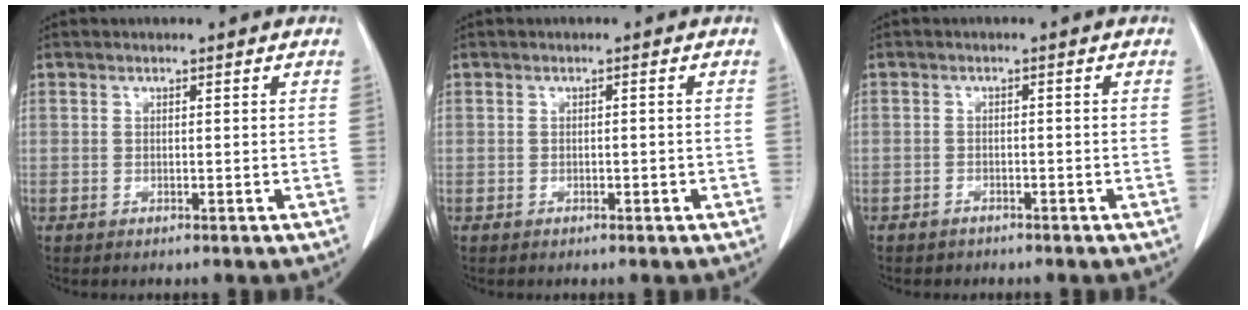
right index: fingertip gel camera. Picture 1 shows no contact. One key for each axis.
{"total": 1.0, "fx": -0.4, "fy": 0.4, "fz": 0.9, "tx": -0.014, "ty": 0.000, "tz": -0.006}
{"total": 1.3, "fx": -1.0, "fy": 0.8, "fz": 0.1, "tx": -0.005, "ty": 0.002, "tz": -0.020}